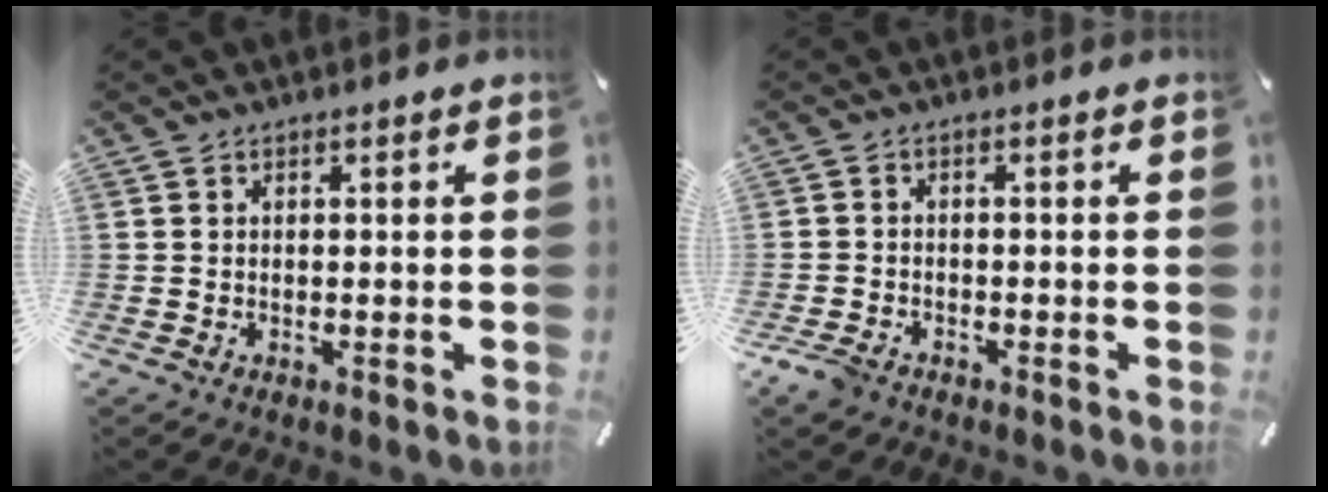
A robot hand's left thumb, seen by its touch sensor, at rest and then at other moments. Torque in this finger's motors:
{"motor_torque": [-0.36, 0.37, -0.01, 0.53, 0.04]}